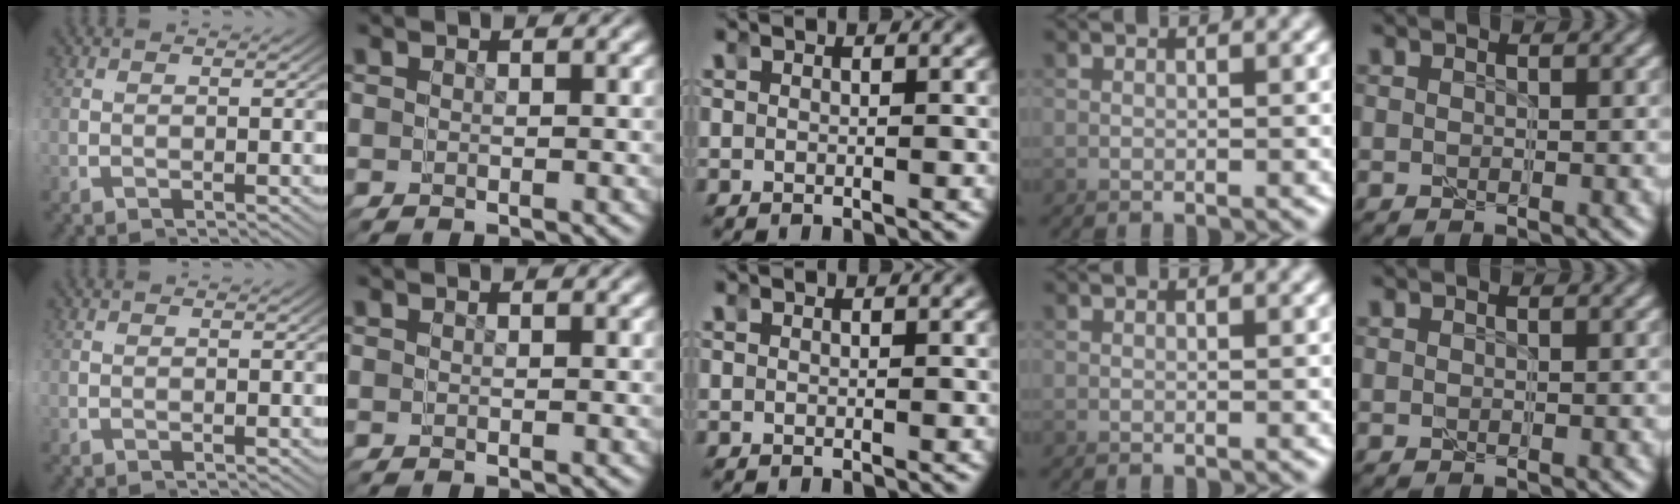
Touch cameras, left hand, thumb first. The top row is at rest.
{}